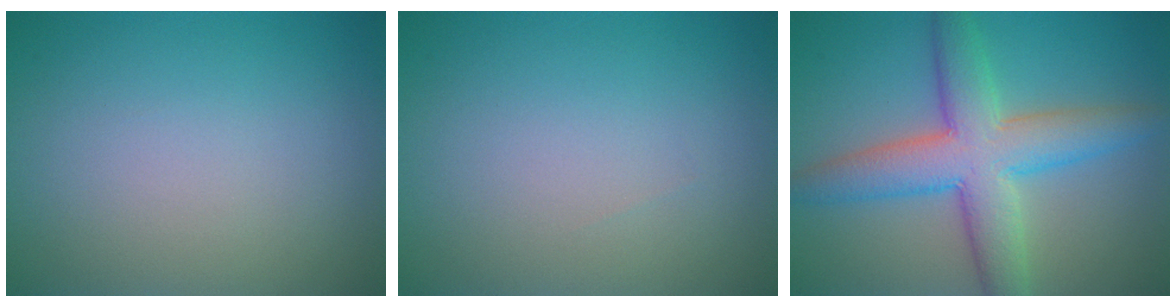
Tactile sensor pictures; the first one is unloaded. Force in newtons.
{"total": 0.0}
{"total": 7.5, "press": 7.5, "slide": 0.6}